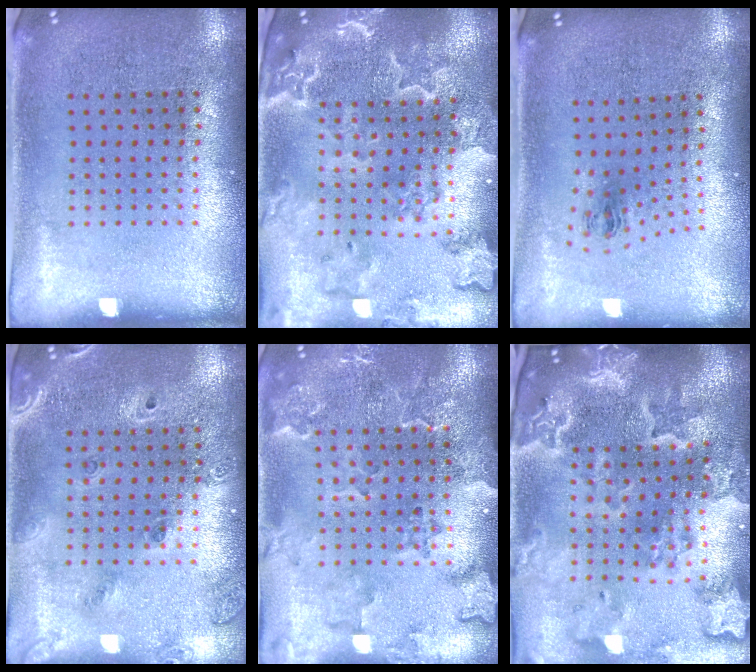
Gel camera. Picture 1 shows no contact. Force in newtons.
{"total": 3.5, "press": 3.1, "slide": 1.6}
{"total": 1.1, "press": 0.4, "slide": 1.0}
{"total": 1.6, "press": 1.4, "slide": 0.9}
{"total": 2.3, "press": 2.1, "slide": 0.8}
{"total": 4.7, "press": 3.8, "slide": 2.8}